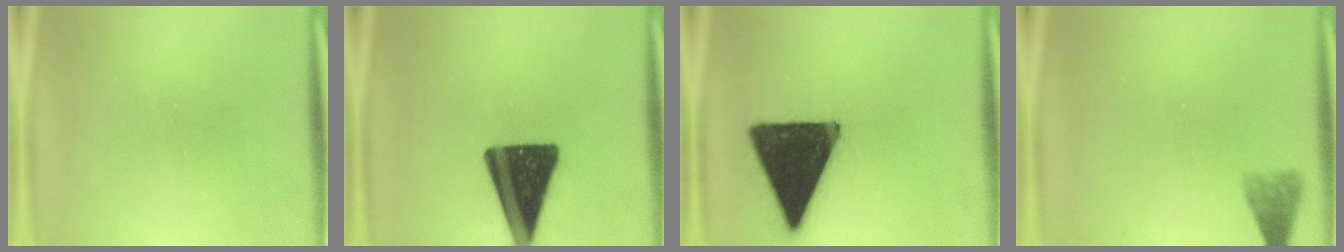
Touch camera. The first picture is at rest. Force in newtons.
{"total": 16.9}
{"total": 19.2}
{"total": 2.9}